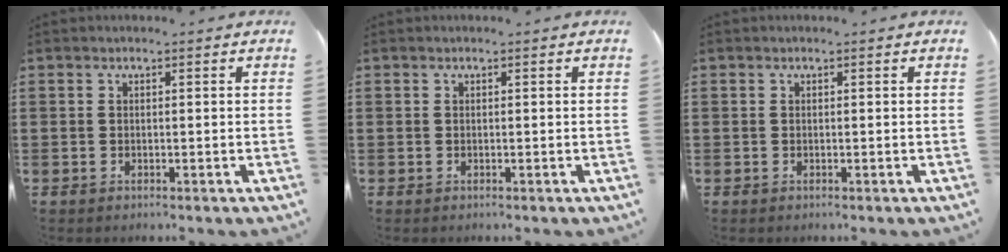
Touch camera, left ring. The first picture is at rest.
{"total": 0.0}
{"total": 0.0}